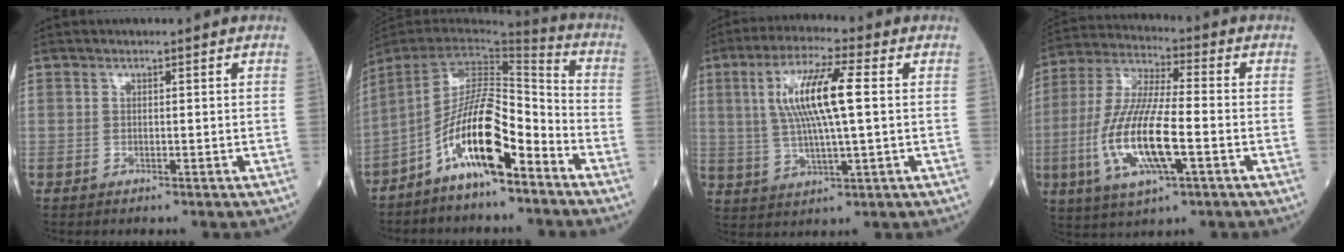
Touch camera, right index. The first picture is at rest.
{"total": 13.7, "force": [-7.7, 2.9, 11.0], "torque": [-0.208, 0.014, -0.136]}
{"total": 11.1, "force": [2.0, 1.2, 10.8], "torque": [-0.219, 0.010, 0.037]}
{"total": 15.3, "force": [-4.0, 3.1, 14.4], "torque": [-0.310, -0.012, -0.073]}